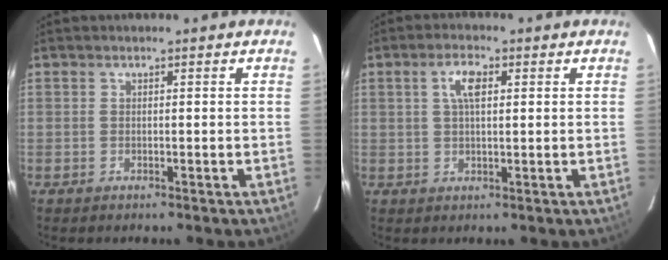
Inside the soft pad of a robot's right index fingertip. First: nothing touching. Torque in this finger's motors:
{"motor_torque": [0.15, 0.00, 0.13, 0.07]}